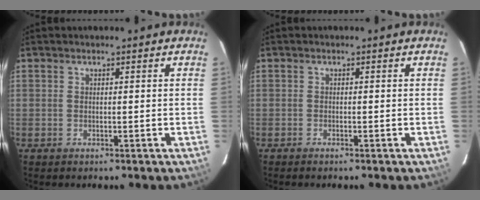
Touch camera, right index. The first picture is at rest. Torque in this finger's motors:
{"motor_torque": [-0.10, -0.05, 0.10, 0.01]}